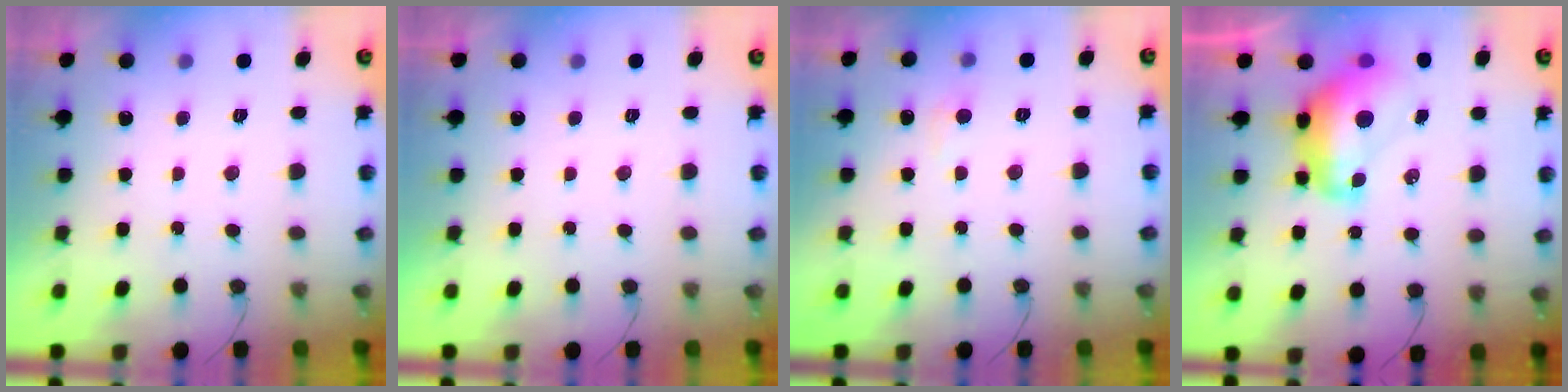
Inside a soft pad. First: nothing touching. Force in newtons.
{"total": 0.0}
{"total": 2.8, "press": 2.7, "slide": 0.4}
{"total": 13.6, "press": 13.5, "slide": 1.5}